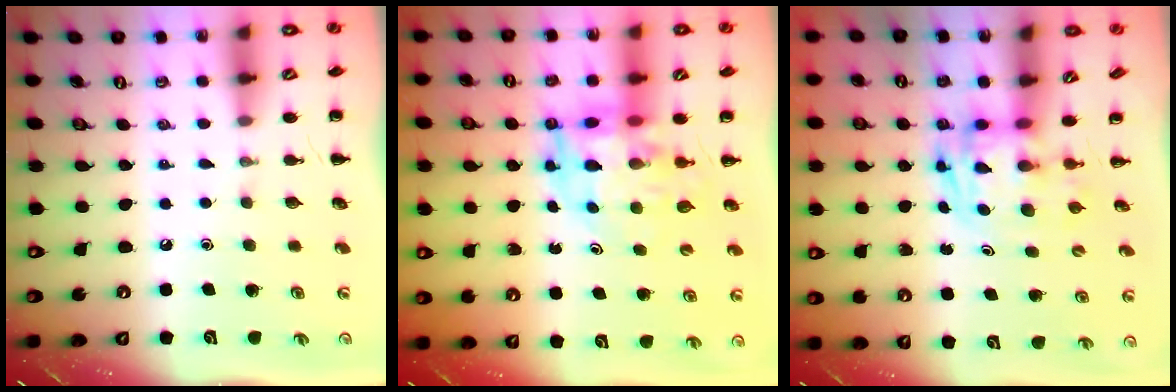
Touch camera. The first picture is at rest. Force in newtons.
{"total": 9.8, "press": 9.3, "slide": 3.1}
{"total": 2.7, "press": 2.6, "slide": 0.5}